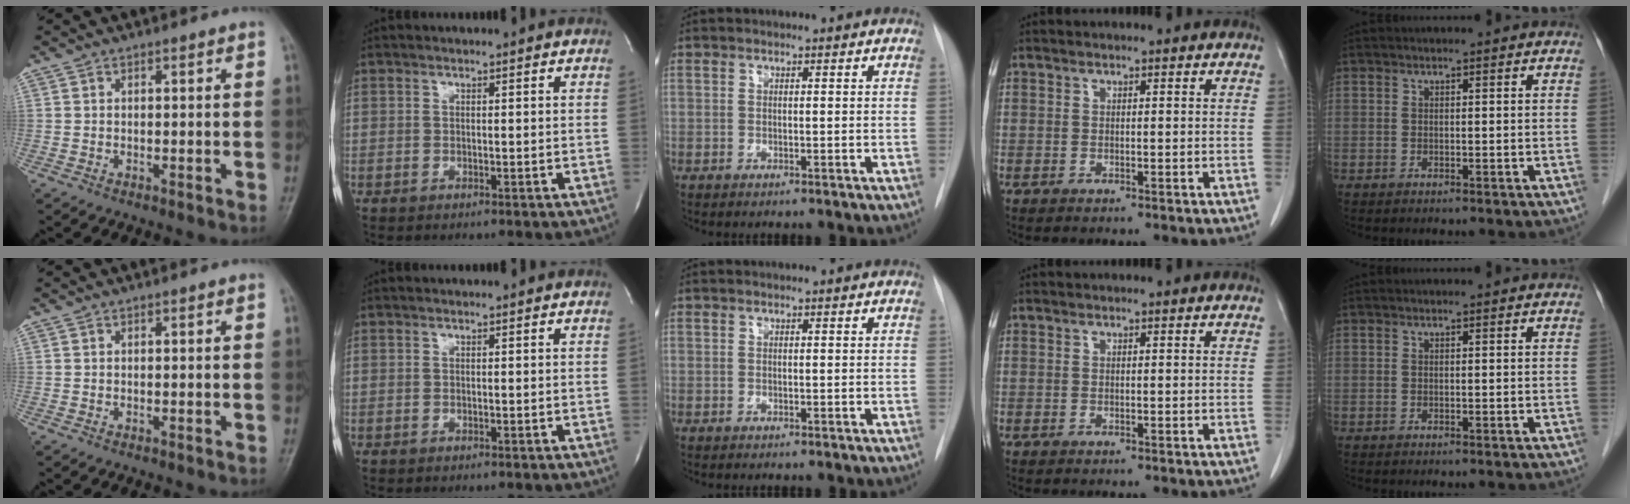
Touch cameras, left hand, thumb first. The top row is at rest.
{}